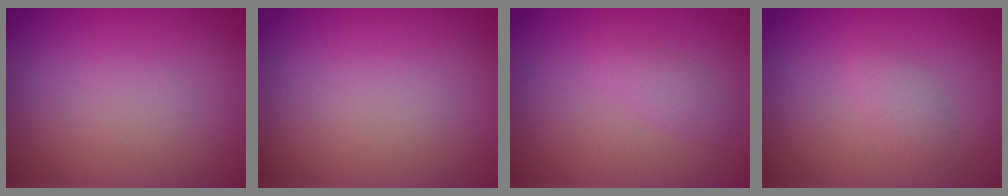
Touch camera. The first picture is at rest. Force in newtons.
{"total": 0.0}
{"total": 1.2, "press": 1.2, "slide": 0.1}
{"total": 1.2, "press": 1.2, "slide": 0.0}